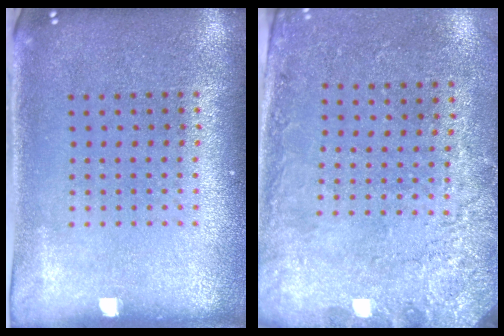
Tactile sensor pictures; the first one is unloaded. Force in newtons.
{"total": 2.7, "press": 2.0, "slide": 1.8}